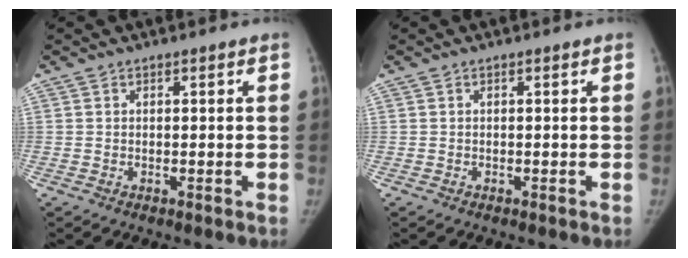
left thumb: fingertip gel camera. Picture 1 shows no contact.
{"total": 0.0}